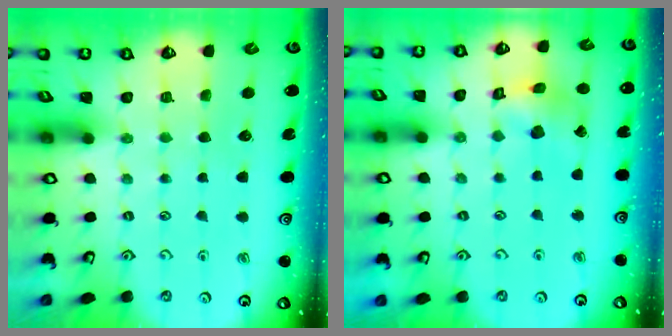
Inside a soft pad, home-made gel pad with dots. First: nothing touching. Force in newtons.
{"total": 9.2, "press": 9.1, "slide": 1.1}